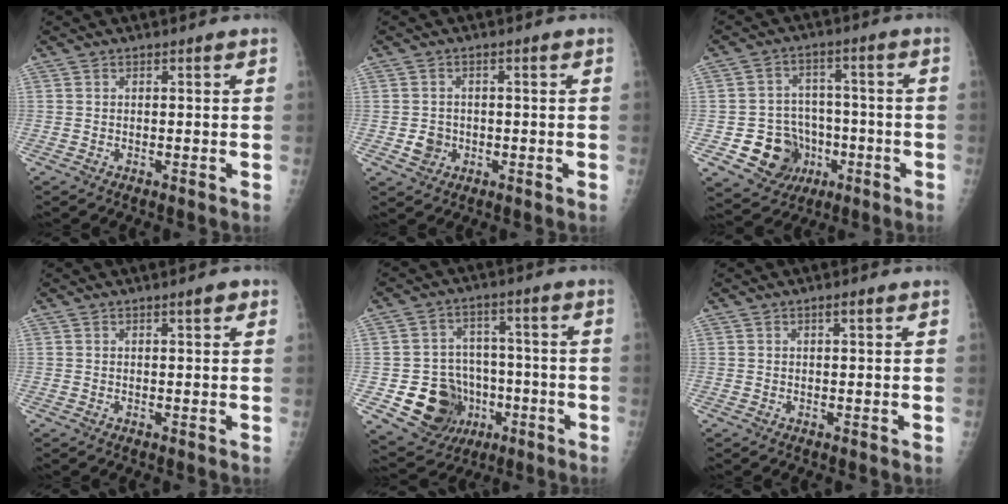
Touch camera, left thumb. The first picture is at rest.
{"total": 3.0, "force": [-0.9, 2.7, 0.8], "torque": [0.002, 0.006, -0.012]}
{"total": 11.5, "force": [-4.0, 10.0, 4.1], "torque": [-0.023, 0.032, -0.052]}
{"total": 1.8, "force": [0.9, 0.5, 1.5], "torque": [-0.016, -0.001, 0.011]}
{"total": 14.5, "force": [-4.7, 12.3, 6.2], "torque": [-0.060, 0.031, -0.061]}
{"total": 1.1, "force": [0.5, 0.2, 0.9], "torque": [-0.017, 0.000, 0.008]}